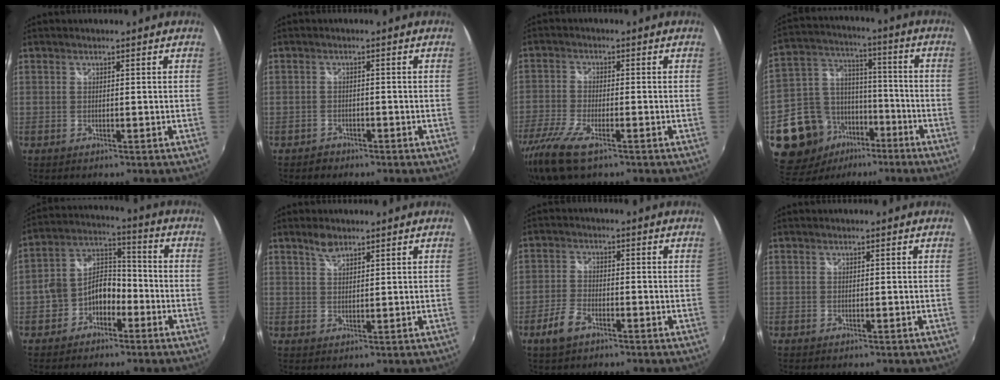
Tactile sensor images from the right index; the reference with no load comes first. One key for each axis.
{"total": 2.3, "fx": -1.6, "fy": 1.5, "fz": 0.1, "tx": -0.009, "ty": 0.004, "tz": -0.025}
{"total": 10.6, "fx": -7.0, "fy": 3.2, "fz": 7.3, "tx": -0.175, "ty": -0.035, "tz": -0.140}
{"total": 15.5, "fx": -8.1, "fy": 11.2, "fz": 7.0, "tx": -0.172, "ty": 0.032, "tz": -0.126}
{"total": 8.8, "fx": -4.1, "fy": 6.3, "fz": 4.5, "tx": -0.092, "ty": 0.035, "tz": -0.066}
{"total": 2.7, "fx": 2.2, "fy": 1.1, "fz": 1.3, "tx": -0.023, "ty": 0.004, "tz": 0.040}
{"total": 5.0, "fx": -3.1, "fy": 2.3, "fz": 3.1, "tx": -0.079, "ty": 0.000, "tz": -0.059}
{"total": 0.0}